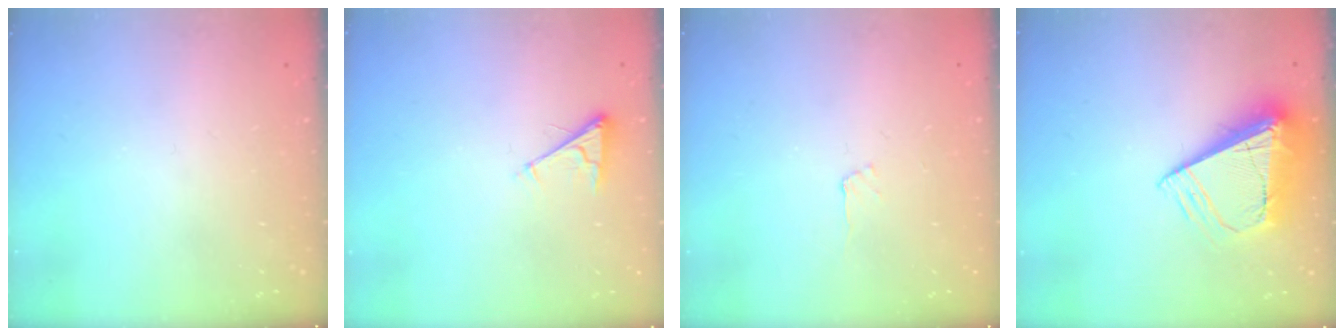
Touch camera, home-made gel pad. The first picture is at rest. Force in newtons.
{"total": 3.9, "press": 3.9, "slide": 0.6}
{"total": 3.4, "press": 3.3, "slide": 0.4}
{"total": 11.8, "press": 11.7, "slide": 1.5}